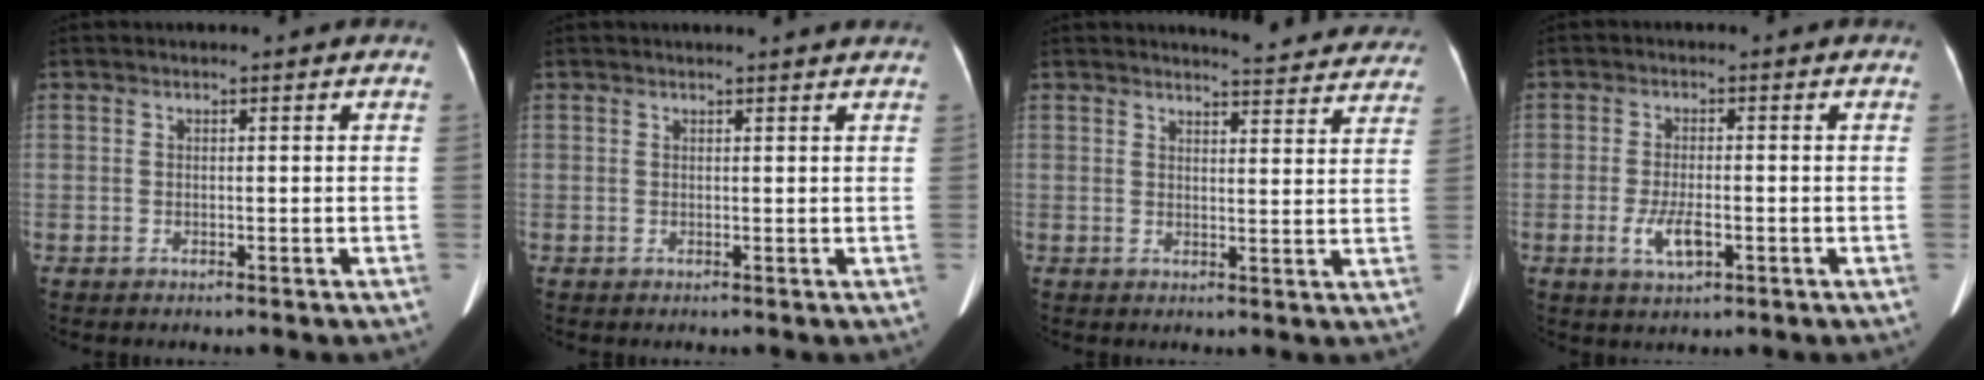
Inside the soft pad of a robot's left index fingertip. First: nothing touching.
{"total": 3.3, "force": [3.2, -0.2, 0.9], "torque": [-0.013, 0.008, 0.028]}
{"total": 11.8, "force": [11.5, 1.7, 2.0], "torque": [-0.004, -0.032, 0.110]}
{"total": 4.4, "force": [-1.5, 1.5, 3.8], "torque": [-0.084, -0.005, -0.020]}